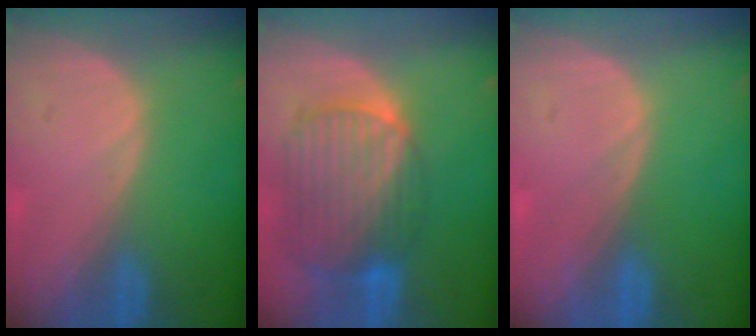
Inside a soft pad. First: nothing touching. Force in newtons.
{"total": 10.5, "press": 8.8, "slide": 5.6}
{"total": 0.0}